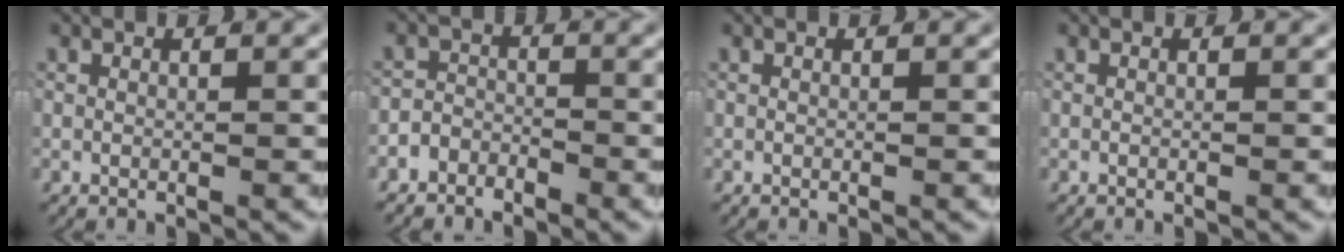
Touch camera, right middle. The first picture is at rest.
{"total": 3.2, "force": [-2.8, 1.6, 0.1], "torque": [0.010, -0.007, -0.053]}
{"total": 0.0}
{"total": 0.0}